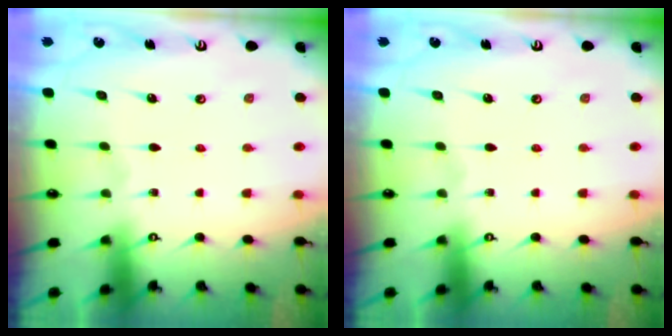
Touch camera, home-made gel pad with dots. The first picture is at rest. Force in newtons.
{"total": 0.0}